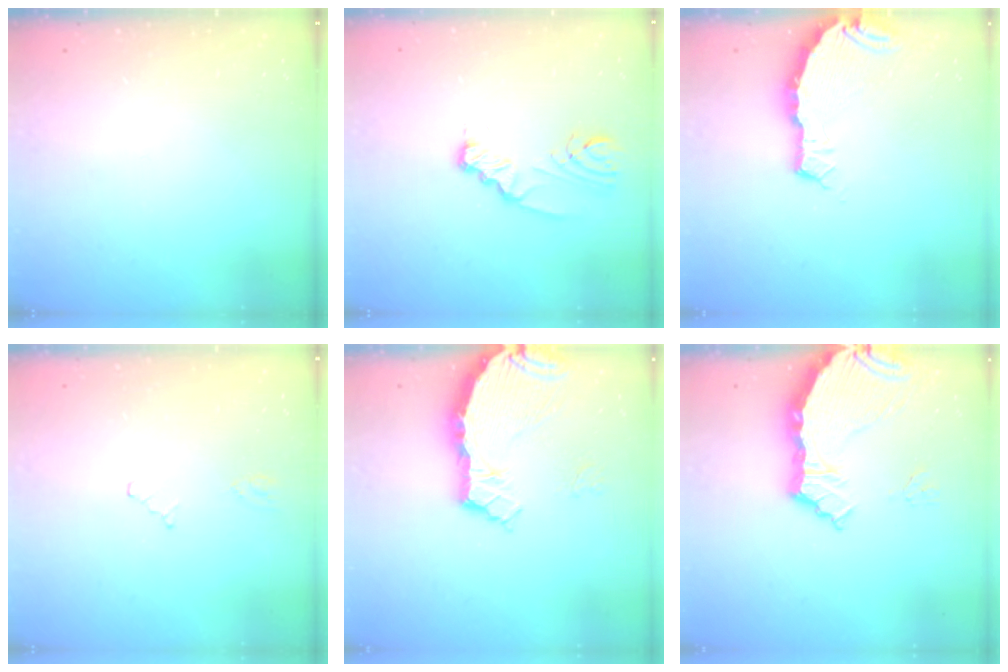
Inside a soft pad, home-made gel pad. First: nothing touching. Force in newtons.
{"total": 5.6, "press": 5.6, "slide": 0.5}
{"total": 5.1, "press": 5.1, "slide": 0.5}
{"total": 0.8, "press": 0.8, "slide": 0.2}
{"total": 6.4, "press": 6.4, "slide": 0.8}
{"total": 7.9, "press": 7.0, "slide": 3.8}